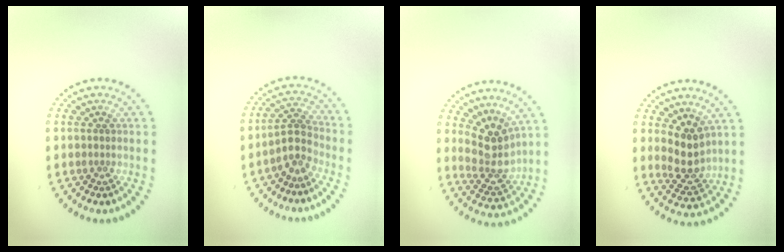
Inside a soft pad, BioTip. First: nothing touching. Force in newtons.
{"total": 2.3, "press": 1.7, "slide": 1.5}
{"total": 3.6, "press": 2.9, "slide": 2.2}
{"total": 3.4, "press": 3.1, "slide": 1.5}